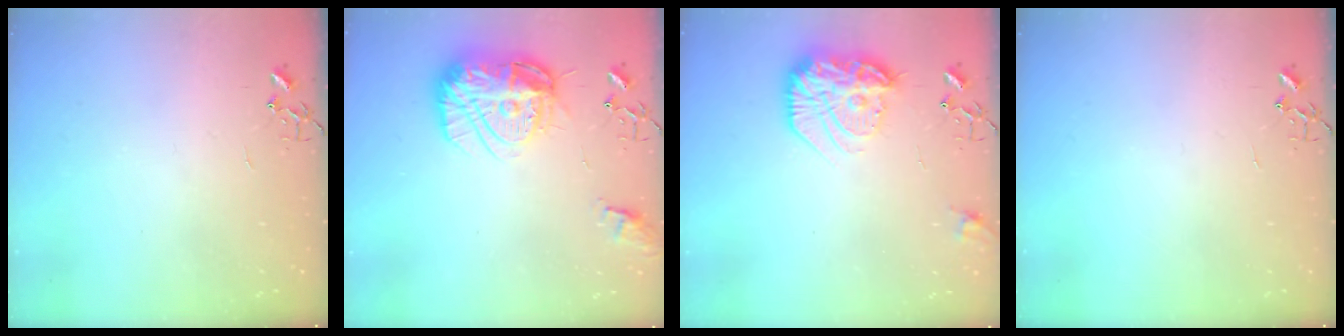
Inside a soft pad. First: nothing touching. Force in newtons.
{"total": 18.5, "press": 18.4, "slide": 1.8}
{"total": 18.8, "press": 18.7, "slide": 1.2}
{"total": 0.0}